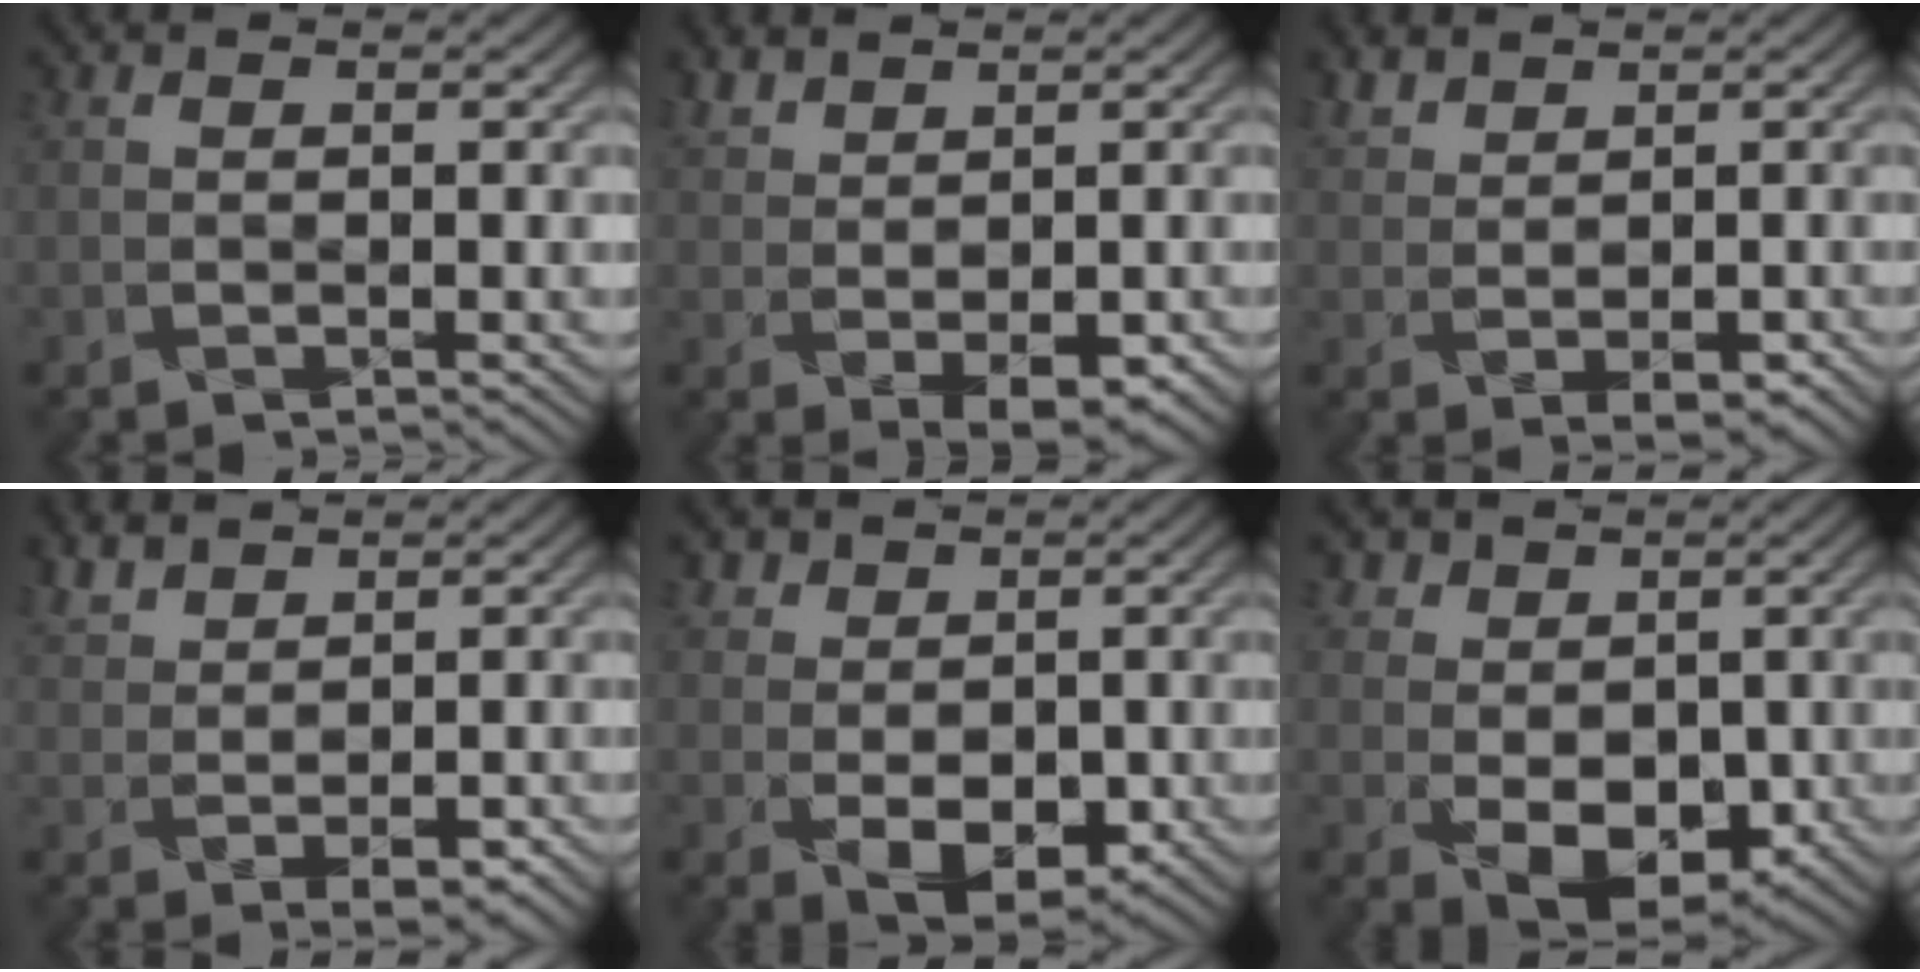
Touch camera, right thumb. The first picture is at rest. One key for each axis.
{"total": 3.6, "fx": 1.4, "fy": 2.1, "fz": 2.6, "tx": -0.056, "ty": -0.001, "tz": 0.036}
{"total": 3.1, "fx": 1.7, "fy": 1.9, "fz": 1.6, "tx": -0.036, "ty": 0.003, "tz": 0.039}
{"total": 3.3, "fx": 1.9, "fy": 1.8, "fz": 2.0, "tx": -0.046, "ty": 0.005, "tz": 0.043}
{"total": 5.3, "fx": 0.5, "fy": 4.2, "fz": 3.1, "tx": -0.064, "ty": -0.008, "tz": 0.011}
{"total": 6.8, "fx": 0.7, "fy": 5.4, "fz": 4.0, "tx": -0.084, "ty": -0.013, "tz": 0.016}